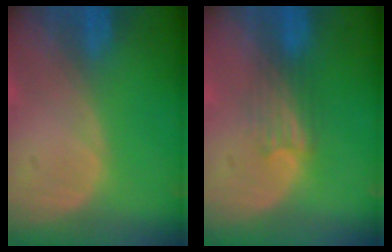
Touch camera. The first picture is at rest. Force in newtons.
{"total": 3.2, "press": 2.9, "slide": 1.4}